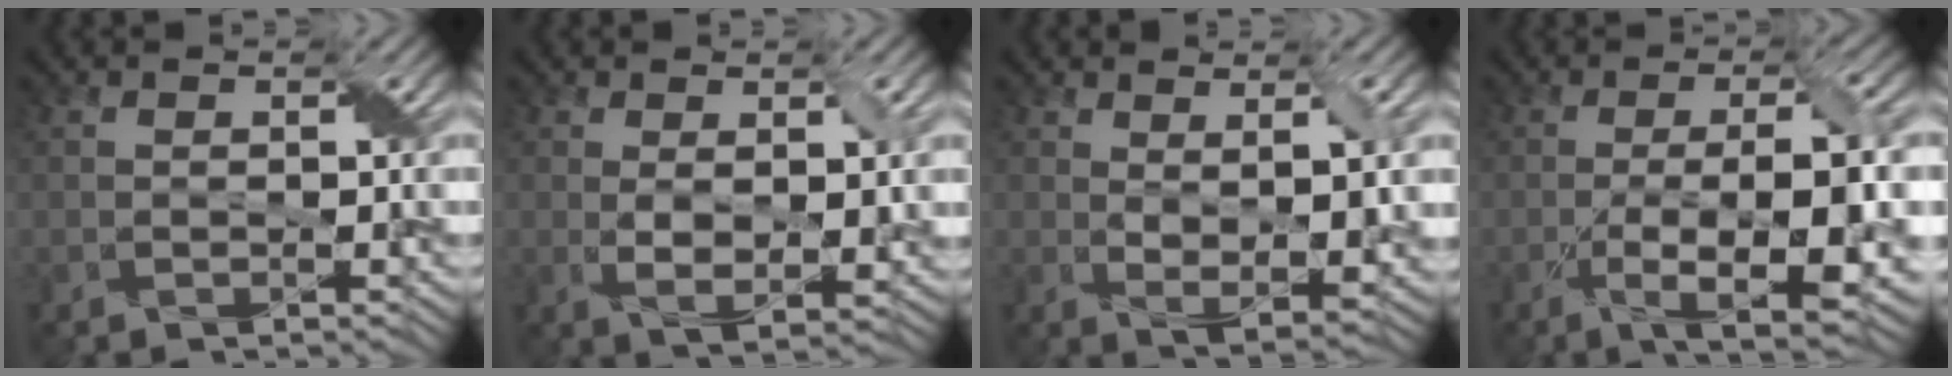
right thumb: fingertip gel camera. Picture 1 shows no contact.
{"total": 4.2, "force": [0.9, 1.7, 3.7], "torque": [-0.077, -0.008, 0.022]}
{"total": 5.3, "force": [1.7, 1.5, 4.8], "torque": [-0.088, -0.007, 0.034]}
{"total": 10.4, "force": [-3.0, 2.4, 9.7], "torque": [-0.158, 0.003, -0.043]}